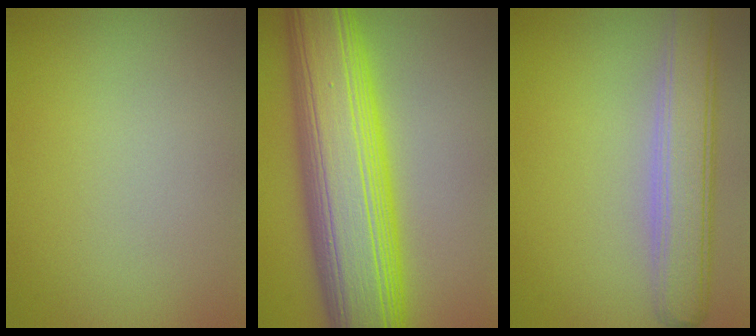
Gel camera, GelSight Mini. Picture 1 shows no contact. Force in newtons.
{"total": 14.4, "press": 14.4, "slide": 0.1}
{"total": 5.3, "press": 5.3, "slide": 0.4}